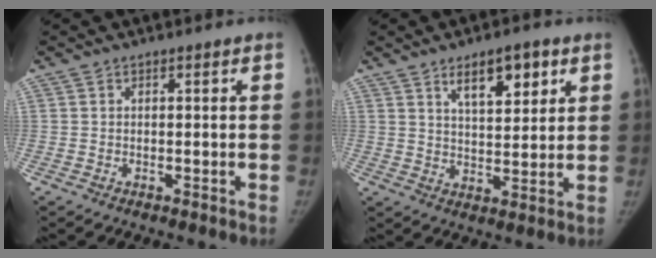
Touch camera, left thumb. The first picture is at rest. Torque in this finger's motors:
{"motor_torque": [0.83, 0.93, -0.15, -0.03, 0.27]}